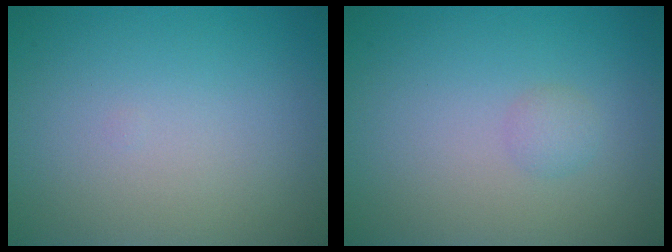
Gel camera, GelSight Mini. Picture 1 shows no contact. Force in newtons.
{"total": 1.0, "press": 1.0, "slide": 0.1}